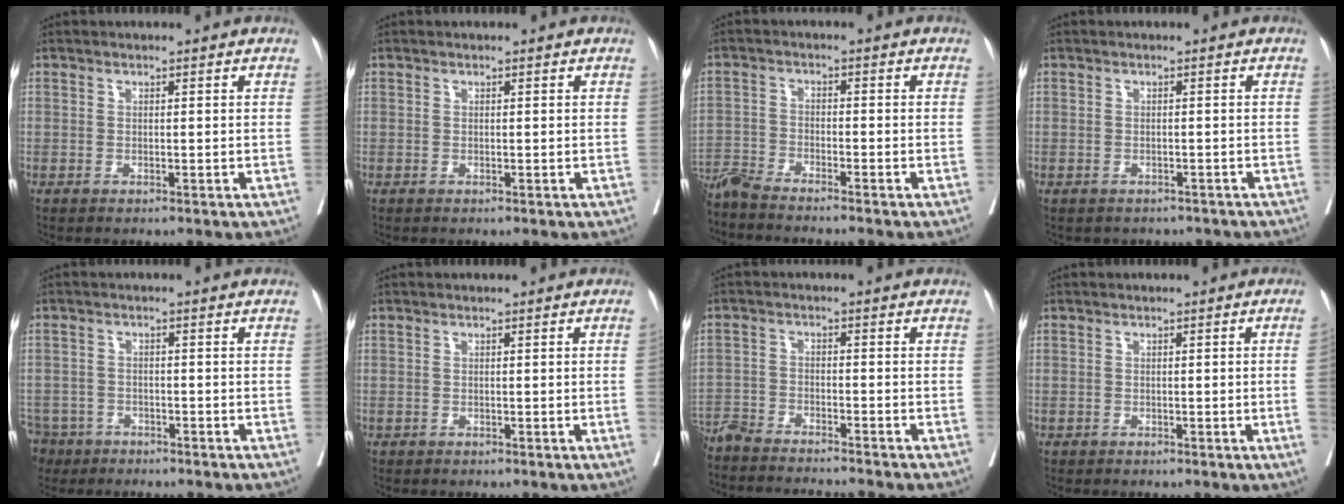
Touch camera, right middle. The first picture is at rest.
{"total": 0.0}
{"total": 6.4, "force": [-6.0, -0.6, 2.0], "torque": [-0.023, -0.020, -0.109]}
{"total": 4.5, "force": [-3.9, 2.1, 0.8], "torque": [-0.011, 0.007, -0.041]}
{"total": 7.3, "force": [-5.3, 4.8, 1.1], "torque": [-0.038, -0.006, -0.095]}
{"total": 0.6, "force": [-0.2, 0.0, 0.6], "torque": [-0.012, 0.002, -0.003]}
{"total": 12.0, "force": [-11.4, 0.3, 3.8], "torque": [-0.043, -0.008, -0.177]}
{"total": 2.0, "force": [-0.4, -0.2, 1.9], "torque": [-0.026, 0.003, -0.006]}